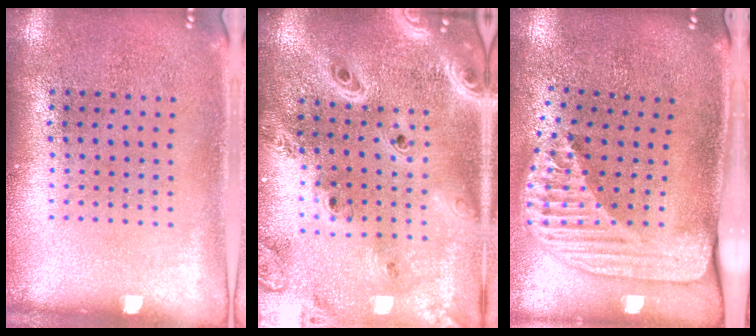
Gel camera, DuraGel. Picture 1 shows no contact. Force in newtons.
{"total": 3.6, "press": 2.9, "slide": 2.2}
{"total": 2.5, "press": 1.8, "slide": 1.8}